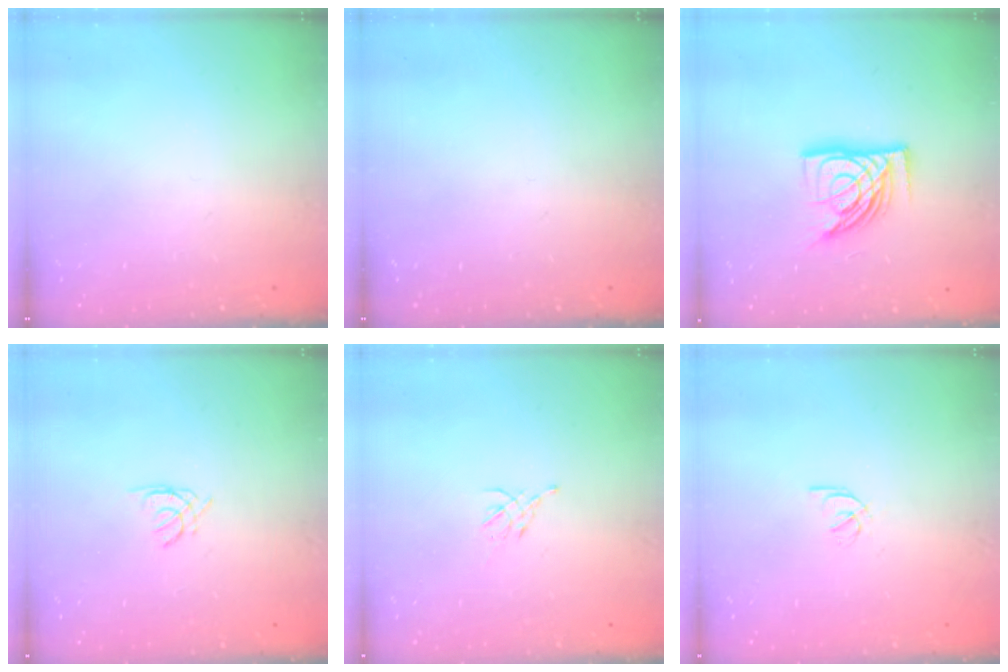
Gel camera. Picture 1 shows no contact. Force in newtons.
{"total": 0.0}
{"total": 14.1, "press": 14.0, "slide": 1.8}
{"total": 0.5, "press": 0.4, "slide": 0.3}
{"total": 1.9, "press": 1.8, "slide": 0.5}
{"total": 1.6, "press": 1.6, "slide": 0.3}